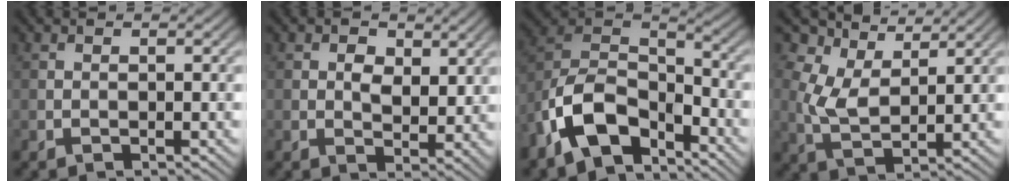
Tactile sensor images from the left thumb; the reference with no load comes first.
{"total": 4.0, "force": [1.4, 2.4, 2.8], "torque": [-0.052, -0.007, 0.027]}
{"total": 13.0, "force": [-7.6, 6.8, 8.0], "torque": [-0.178, -0.012, -0.161]}
{"total": 6.2, "force": [3.8, 3.3, 3.7], "torque": [-0.093, -0.001, 0.079]}